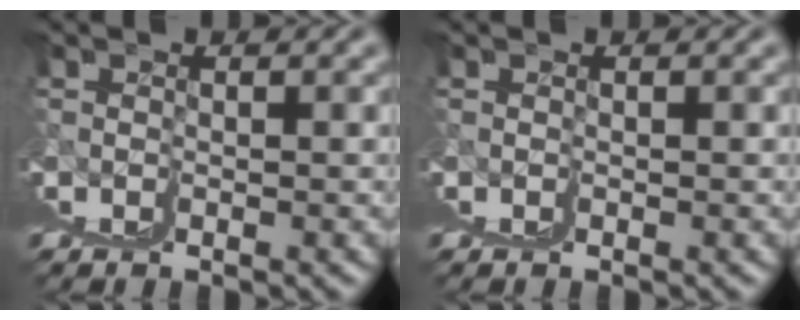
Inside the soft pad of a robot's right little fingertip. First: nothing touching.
{"total": 0.0}